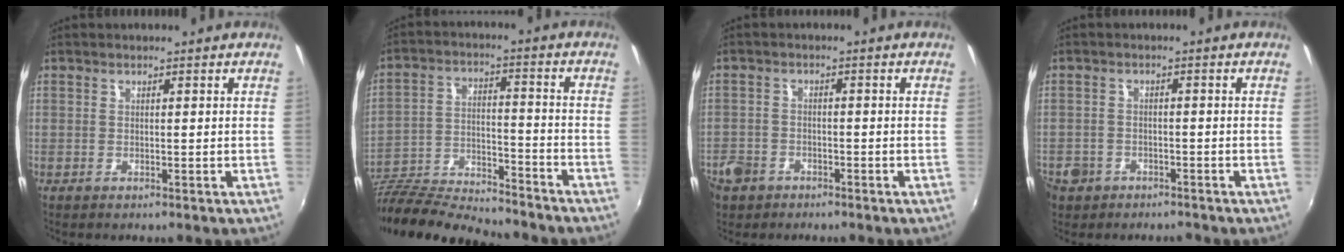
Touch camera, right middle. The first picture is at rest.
{"total": 20.8, "force": [-17.4, 4.9, 10.3], "torque": [-0.207, -0.023, -0.289]}
{"total": 6.6, "force": [-3.9, 5.0, 1.9], "torque": [-0.064, 0.007, -0.067]}
{"total": 5.8, "force": [-3.3, 4.5, 1.5], "torque": [-0.056, -0.002, -0.055]}